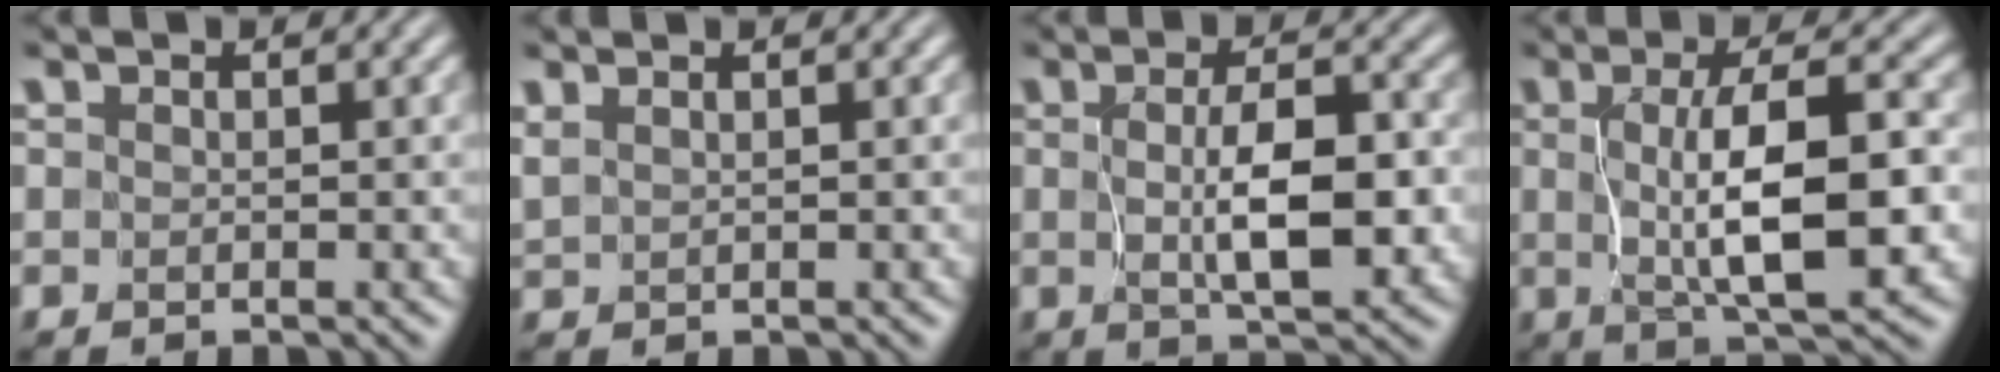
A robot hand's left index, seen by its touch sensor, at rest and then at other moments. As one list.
[{"total": 1.0, "force": [0.9, 0.3, 0.4], "torque": [-0.008, 0.003, 0.022]}, {"total": 5.7, "force": [-0.3, 2.1, 5.3], "torque": [-0.093, -0.006, -0.002]}, {"total": 8.1, "force": [-0.2, 2.4, 7.7], "torque": [-0.120, 0.000, -0.002]}]